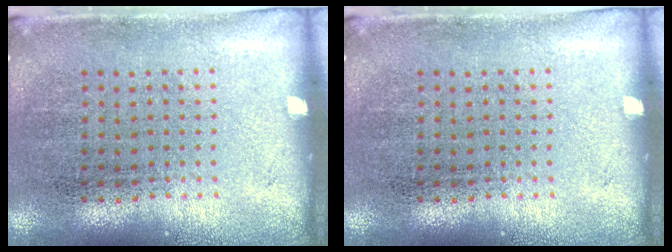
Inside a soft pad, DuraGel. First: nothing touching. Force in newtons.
{"total": 0.0}